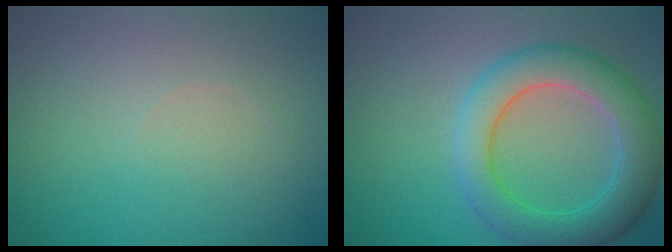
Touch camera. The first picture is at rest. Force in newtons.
{"total": 6.1, "press": 6.1, "slide": 0.2}